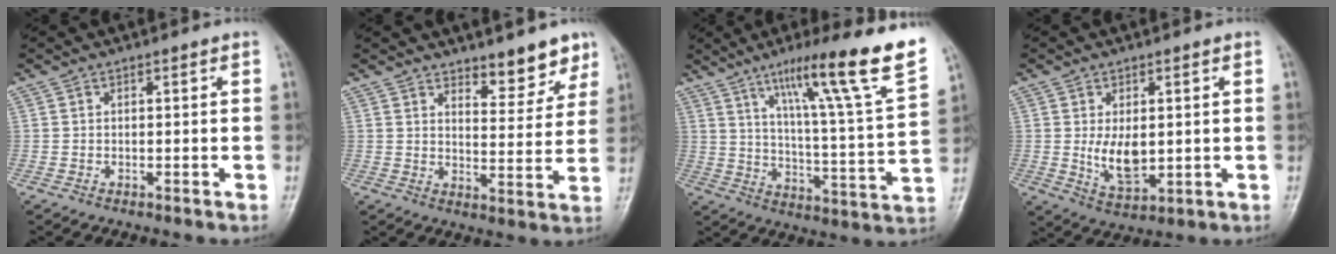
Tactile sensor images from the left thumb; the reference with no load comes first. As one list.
[{"total": 7.8, "force": [6.0, 3.1, 3.8], "torque": [-0.017, -0.044, 0.087]}, {"total": 22.0, "force": [13.2, 1.1, 17.6], "torque": [-0.242, -0.049, 0.200]}, {"total": 7.2, "force": [0.5, 4.0, 5.9], "torque": [-0.090, -0.018, 0.020]}]